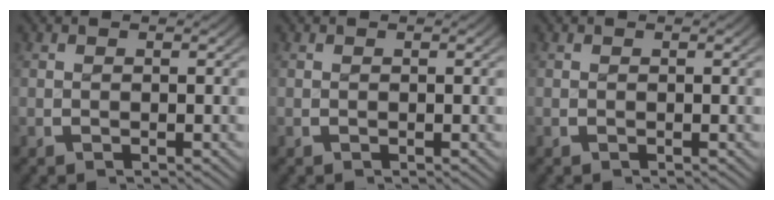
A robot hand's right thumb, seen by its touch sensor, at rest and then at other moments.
{"total": 0.0}
{"total": 0.0}